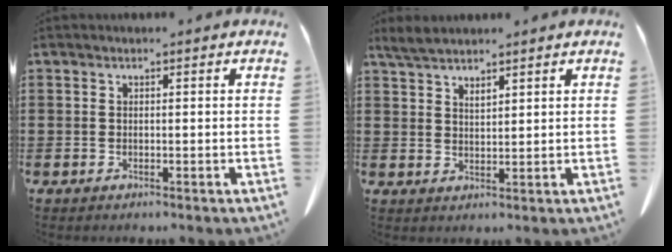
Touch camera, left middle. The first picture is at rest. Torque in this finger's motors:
{"motor_torque": [0.09, -0.04, 0.02, 0.02]}